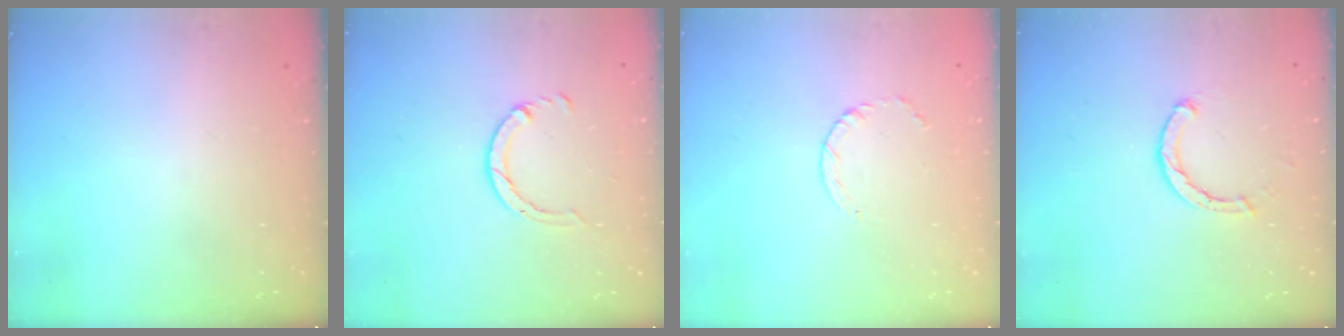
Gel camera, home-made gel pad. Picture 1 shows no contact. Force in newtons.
{"total": 3.6, "press": 3.5, "slide": 0.4}
{"total": 3.2, "press": 3.2, "slide": 0.4}
{"total": 2.1, "press": 2.1, "slide": 0.1}